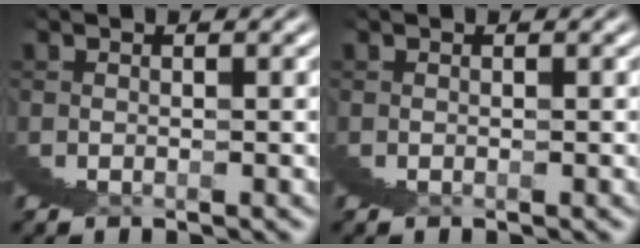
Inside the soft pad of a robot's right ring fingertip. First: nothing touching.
{"total": 0.0}